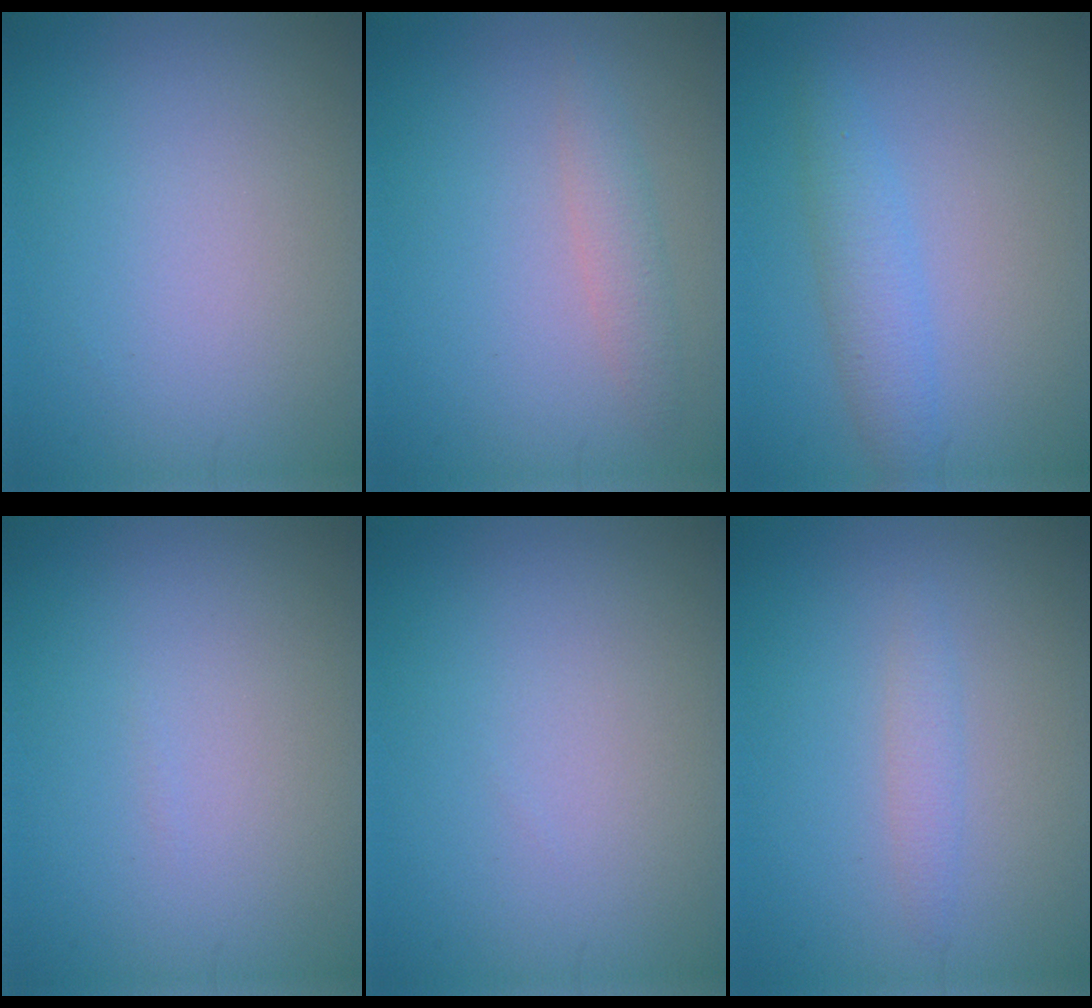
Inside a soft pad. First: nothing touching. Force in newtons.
{"total": 1.7, "press": 1.7, "slide": 0.1}
{"total": 2.6, "press": 2.6, "slide": 0.2}
{"total": 0.0}
{"total": 0.0}
{"total": 1.3, "press": 1.3, "slide": 0.2}